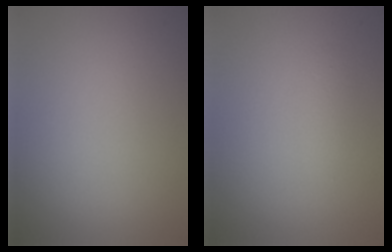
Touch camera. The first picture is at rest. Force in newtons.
{"total": 1.0, "press": 1.0, "slide": 0.1}